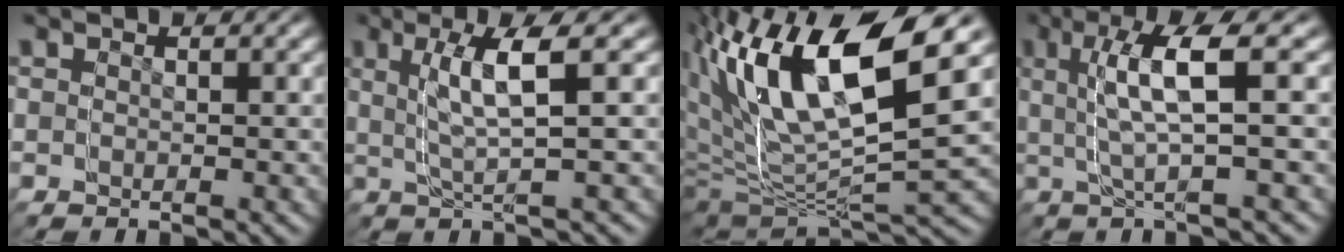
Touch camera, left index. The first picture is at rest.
{"total": 3.4, "force": [1.5, -1.5, 2.6], "torque": [-0.062, 0.031, 0.024]}
{"total": 7.6, "force": [2.0, 5.3, 5.1], "torque": [-0.139, 0.004, 0.029]}
{"total": 3.3, "force": [2.0, -1.8, 1.9], "torque": [-0.051, 0.037, 0.024]}